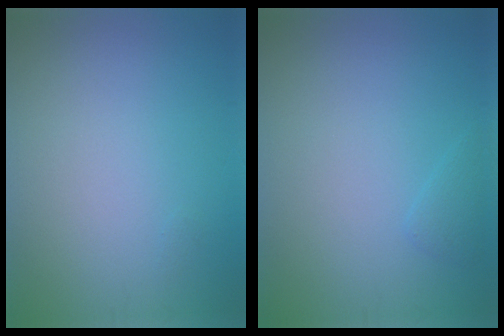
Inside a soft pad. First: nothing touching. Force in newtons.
{"total": 0.9, "press": 0.9, "slide": 0.1}